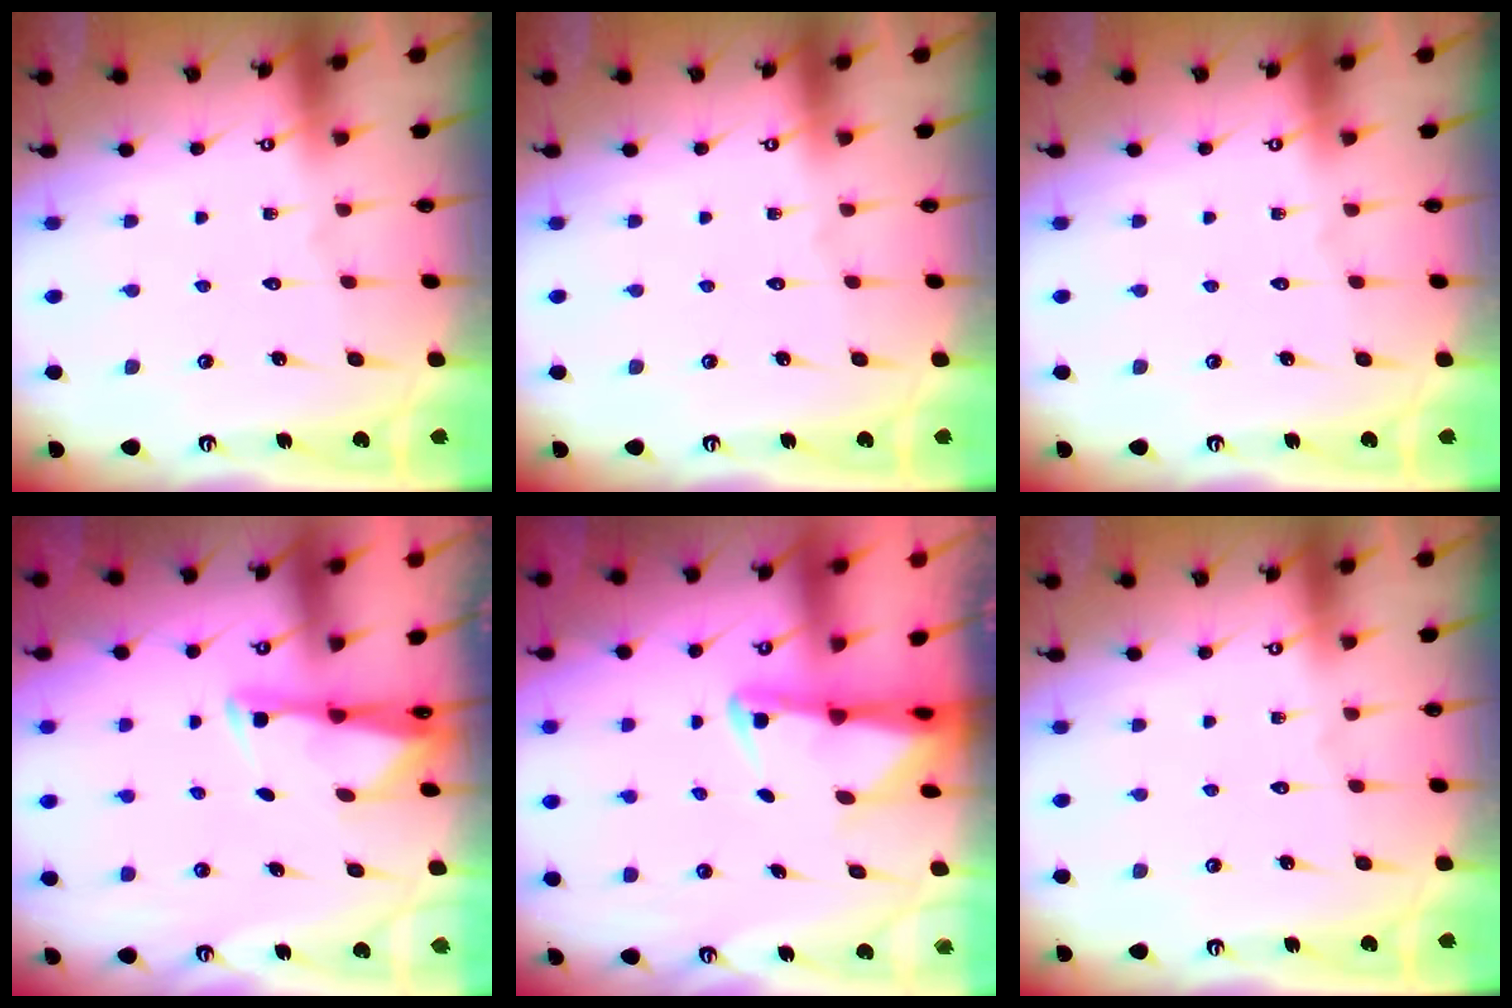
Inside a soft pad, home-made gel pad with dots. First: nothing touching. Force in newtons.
{"total": 0.0}
{"total": 0.0}
{"total": 2.6, "press": 2.6, "slide": 0.4}
{"total": 2.7, "press": 2.6, "slide": 0.6}
{"total": 0.0}